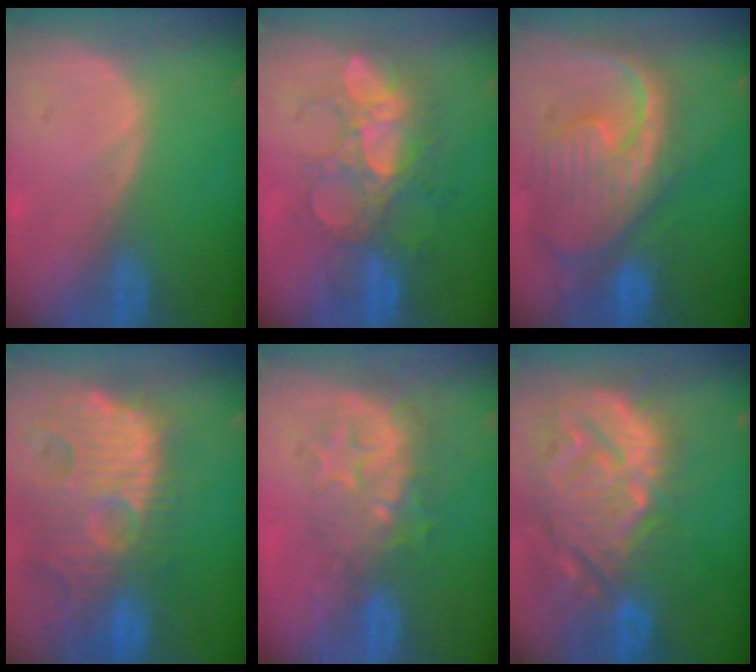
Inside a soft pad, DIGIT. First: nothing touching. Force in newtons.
{"total": 8.8, "press": 8.7, "slide": 1.5}
{"total": 12.4, "press": 10.6, "slide": 6.4}
{"total": 14.4, "press": 12.6, "slide": 7.1}
{"total": 9.2, "press": 8.0, "slide": 4.5}
{"total": 14.5, "press": 12.4, "slide": 7.5}